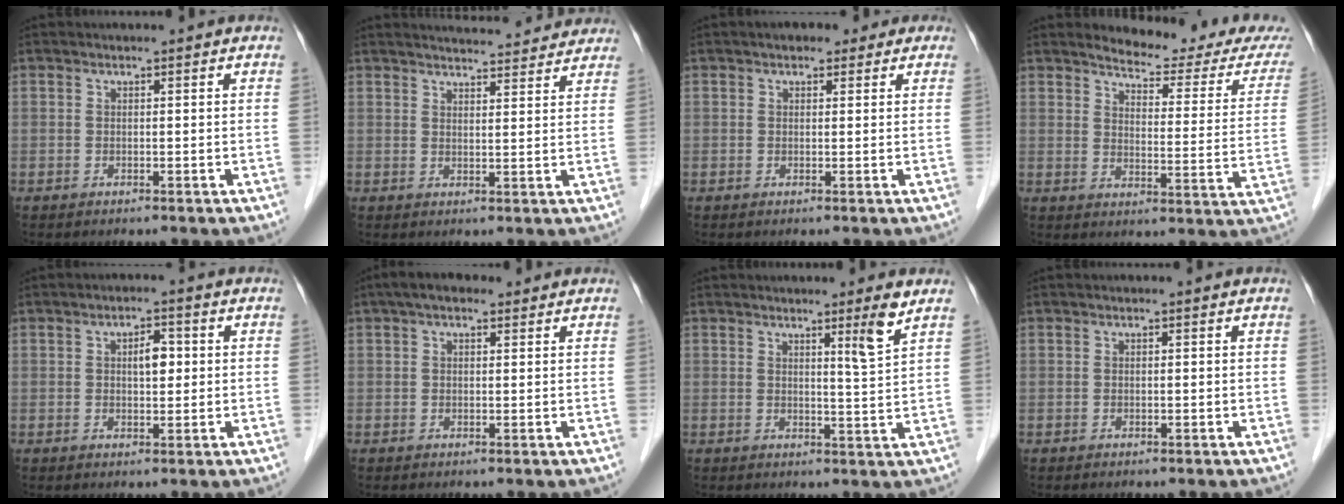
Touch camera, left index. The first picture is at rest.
{"total": 11.4, "force": [10.9, 1.8, 2.8], "torque": [-0.028, 0.009, 0.129]}
{"total": 3.8, "force": [2.6, 2.2, 1.7], "torque": [-0.012, 0.020, 0.032]}
{"total": 15.2, "force": [14.5, 1.4, 4.4], "torque": [-0.047, -0.067, 0.159]}
{"total": 3.2, "force": [0.5, 1.4, 2.8], "torque": [-0.043, 0.007, 0.008]}
{"total": 4.1, "force": [2.7, 2.0, 2.4], "torque": [-0.047, 0.029, 0.043]}
{"total": 4.0, "force": [2.6, -1.0, 2.9], "torque": [-0.044, -0.012, 0.046]}
{"total": 0.0}